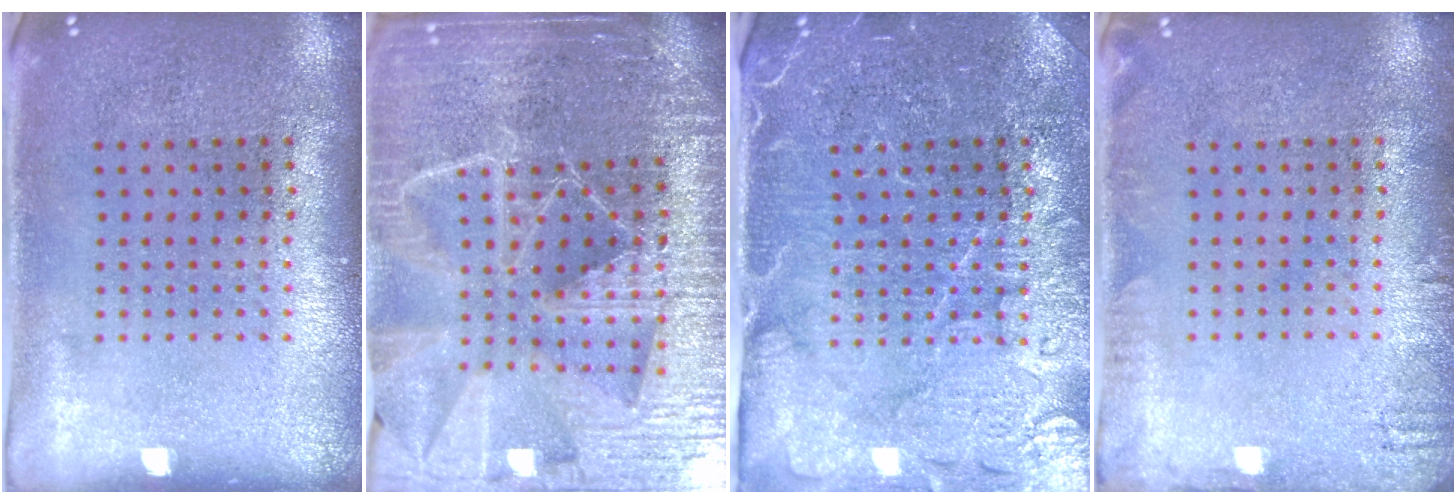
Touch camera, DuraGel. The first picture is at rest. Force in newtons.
{"total": 6.4, "press": 5.5, "slide": 3.2}
{"total": 4.6, "press": 4.4, "slide": 1.5}
{"total": 1.5, "press": 1.5, "slide": 0.2}